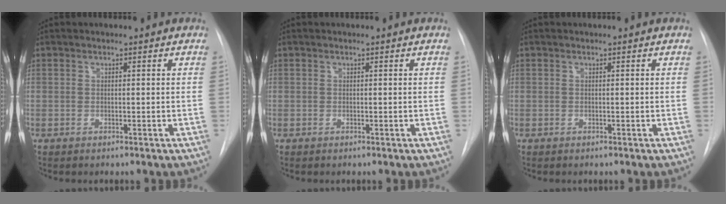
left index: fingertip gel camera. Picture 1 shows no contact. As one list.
[{"total": 0.0}, {"total": 0.0}]